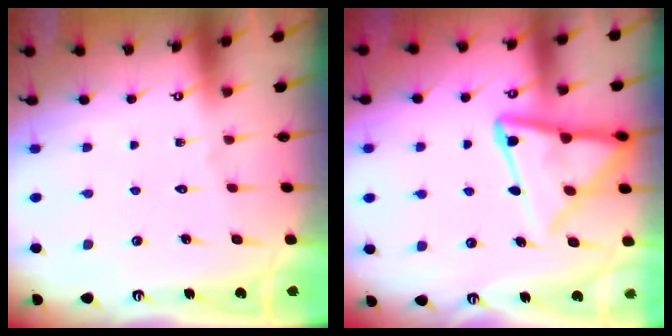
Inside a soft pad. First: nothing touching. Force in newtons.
{"total": 14.2, "press": 14.2, "slide": 1.5}